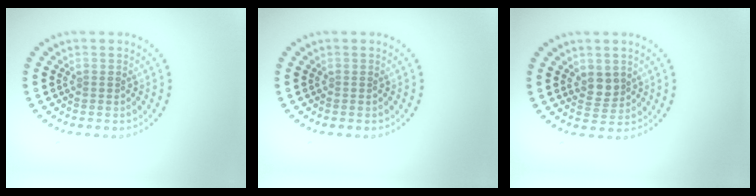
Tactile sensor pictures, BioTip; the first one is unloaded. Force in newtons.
{"total": 0.0}
{"total": 2.0, "press": 1.8, "slide": 0.9}